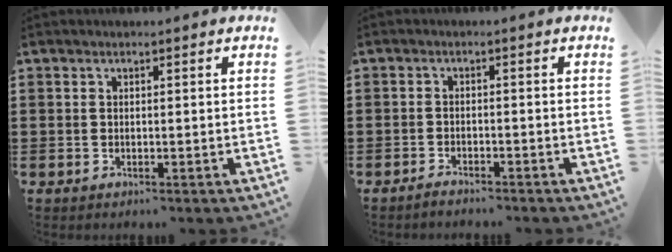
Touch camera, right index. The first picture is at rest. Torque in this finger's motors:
{"motor_torque": [0.43, -0.49, 0.04, 0.00]}